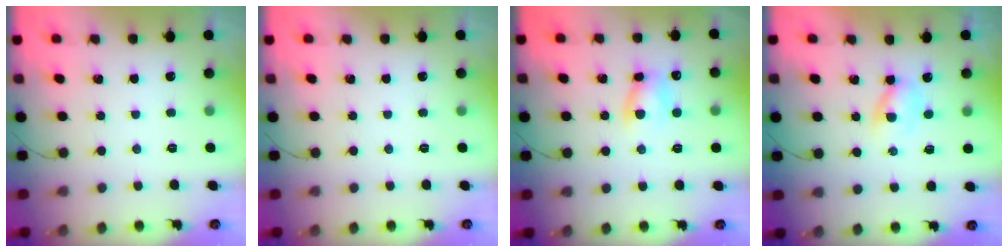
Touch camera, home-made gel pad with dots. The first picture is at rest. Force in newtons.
{"total": 0.0}
{"total": 6.4, "press": 6.3, "slide": 1.1}
{"total": 2.7, "press": 2.5, "slide": 1.1}